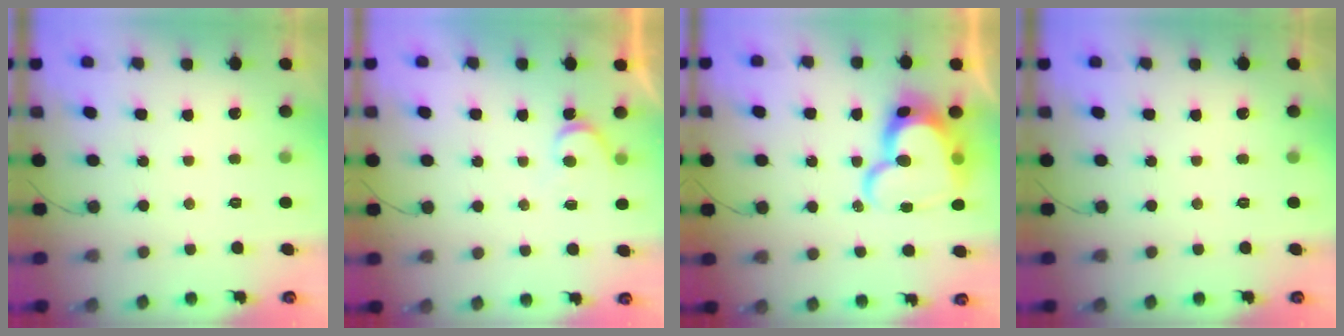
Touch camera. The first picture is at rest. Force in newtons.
{"total": 3.7, "press": 3.7, "slide": 0.2}
{"total": 19.2, "press": 19.1, "slide": 2.0}
{"total": 0.0}